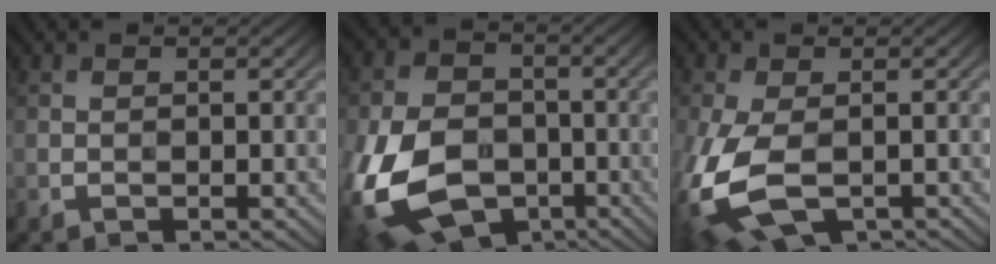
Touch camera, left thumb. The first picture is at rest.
{"total": 17.2, "force": [-6.3, 11.8, 10.8], "torque": [-0.273, -0.049, -0.111]}
{"total": 11.9, "force": [-3.9, 6.6, 9.1], "torque": [-0.255, -0.039, -0.061]}